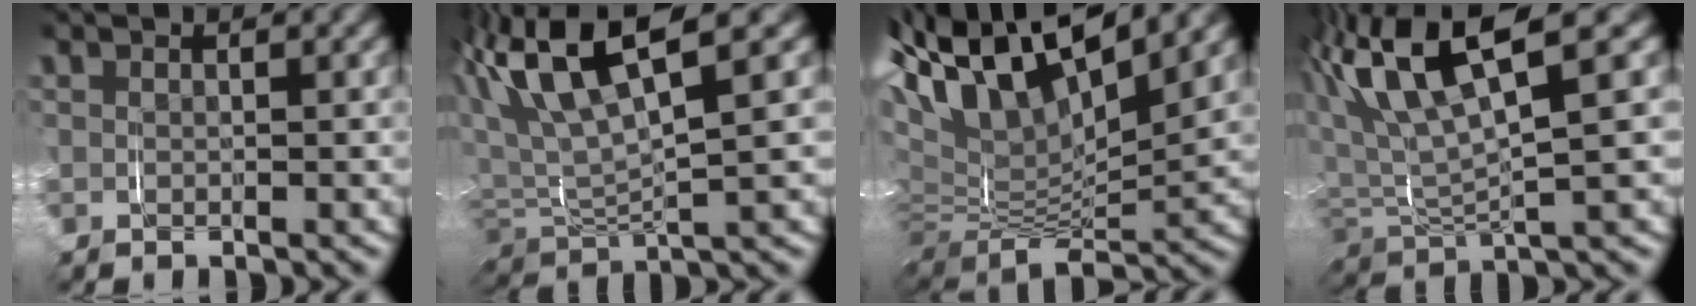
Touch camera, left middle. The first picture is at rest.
{"total": 7.8, "force": [2.8, 3.8, 6.1], "torque": [-0.141, 0.011, 0.045]}
{"total": 15.1, "force": [5.7, 9.6, 10.2], "torque": [-0.224, 0.013, 0.073]}
{"total": 8.8, "force": [3.3, 4.3, 7.0], "torque": [-0.150, 0.017, 0.047]}